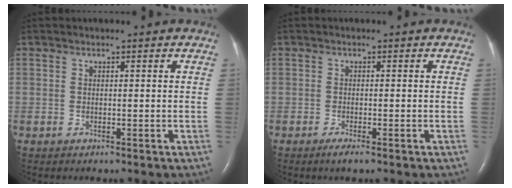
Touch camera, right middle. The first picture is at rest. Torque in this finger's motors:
{"motor_torque": [0.43, -0.30, 0.13, 0.04]}